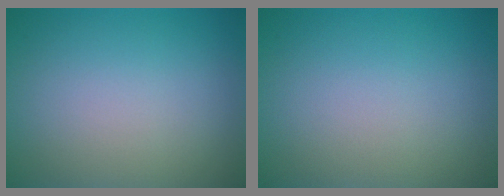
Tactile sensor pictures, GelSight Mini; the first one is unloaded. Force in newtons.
{"total": 0.0}